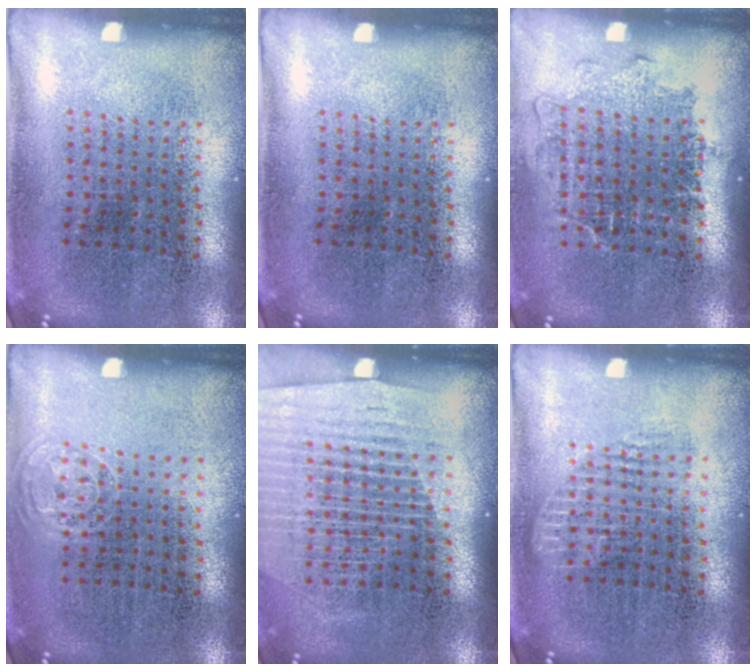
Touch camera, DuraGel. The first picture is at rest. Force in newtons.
{"total": 0.0}
{"total": 1.2, "press": 1.1, "slide": 0.5}
{"total": 0.7, "press": 0.6, "slide": 0.3}
{"total": 1.5, "press": 1.4, "slide": 0.5}
{"total": 1.3, "press": 1.2, "slide": 0.4}